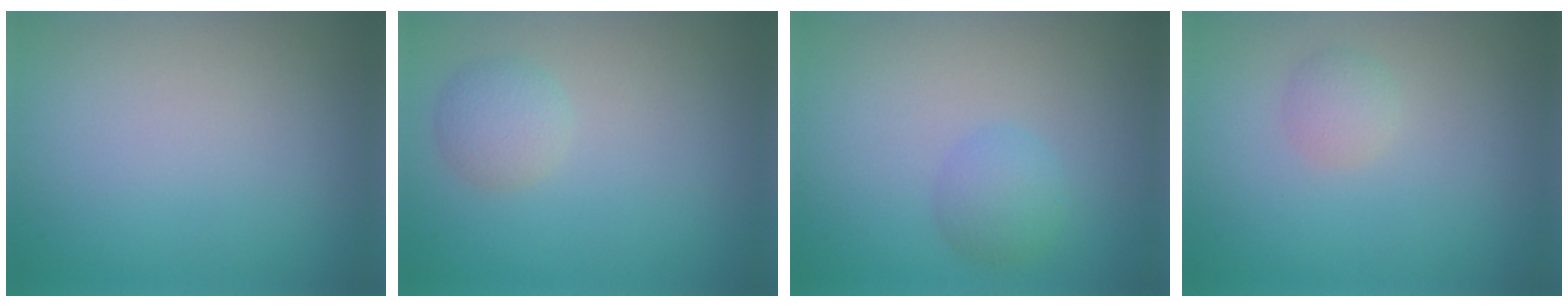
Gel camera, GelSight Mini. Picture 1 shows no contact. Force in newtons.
{"total": 1.8, "press": 1.8, "slide": 0.0}
{"total": 2.3, "press": 2.3, "slide": 0.1}
{"total": 1.3, "press": 1.3, "slide": 0.0}